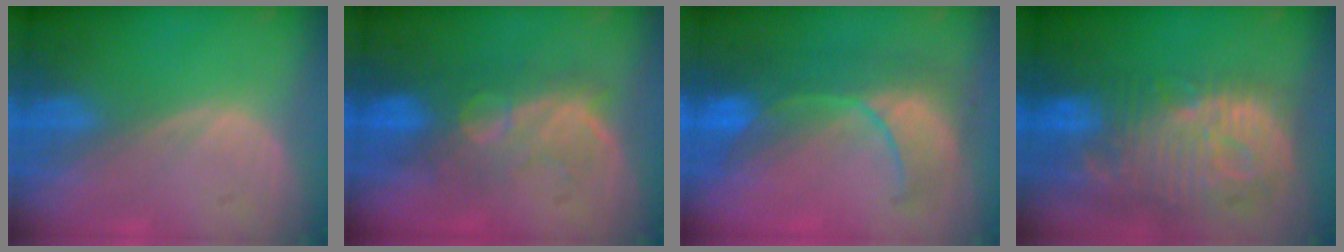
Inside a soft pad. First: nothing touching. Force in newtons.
{"total": 9.2, "press": 8.3, "slide": 4.0}
{"total": 9.5, "press": 8.9, "slide": 3.3}
{"total": 13.6, "press": 11.8, "slide": 6.7}